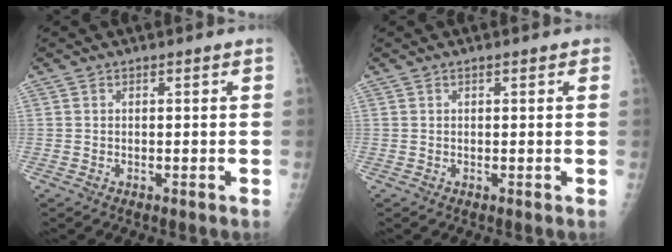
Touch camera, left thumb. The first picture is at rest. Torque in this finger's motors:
{"motor_torque": [-0.14, 0.05, -0.09, -0.09, 0.02]}